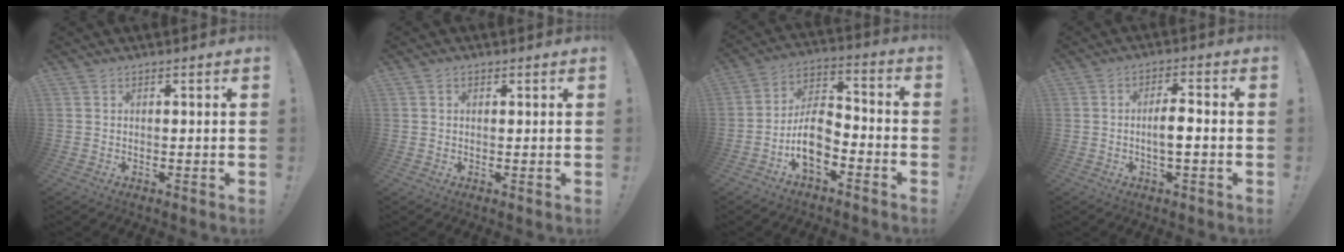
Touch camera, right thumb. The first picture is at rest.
{"total": 0.8, "force": [0.2, 0.7, 0.3], "torque": [-0.003, 0.001, 0.004]}
{"total": 10.9, "force": [-5.1, 6.6, 7.0], "torque": [-0.136, 0.030, -0.089]}
{"total": 5.6, "force": [-1.2, 1.5, 5.2], "torque": [-0.089, 0.008, -0.023]}